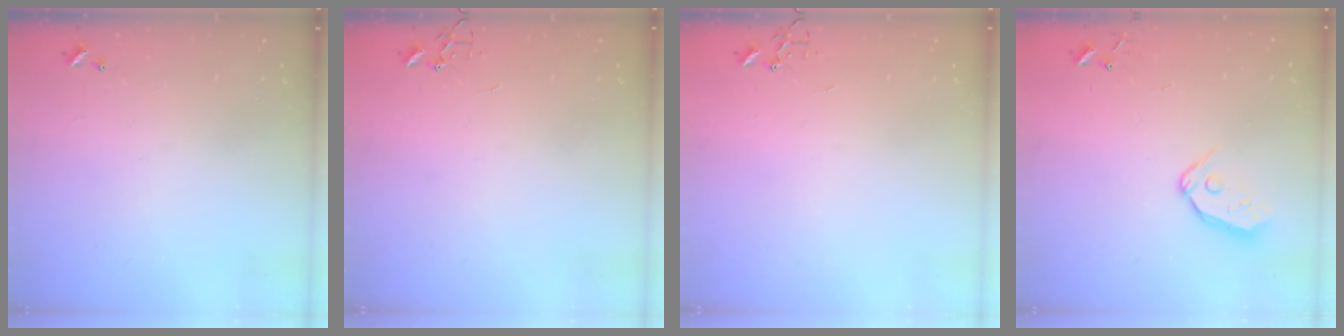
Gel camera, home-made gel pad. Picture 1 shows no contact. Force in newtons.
{"total": 0.0}
{"total": 0.0}
{"total": 8.7, "press": 8.7, "slide": 1.0}